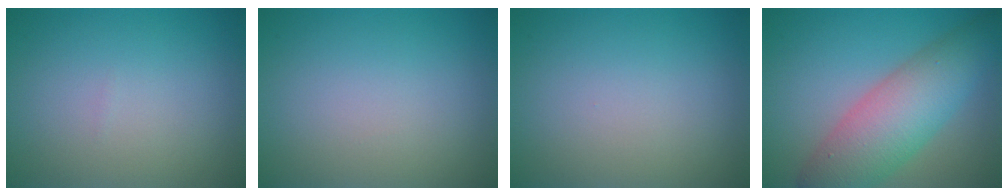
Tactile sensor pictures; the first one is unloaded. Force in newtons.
{"total": 0.0}
{"total": 0.0}
{"total": 8.0, "press": 8.0, "slide": 0.2}